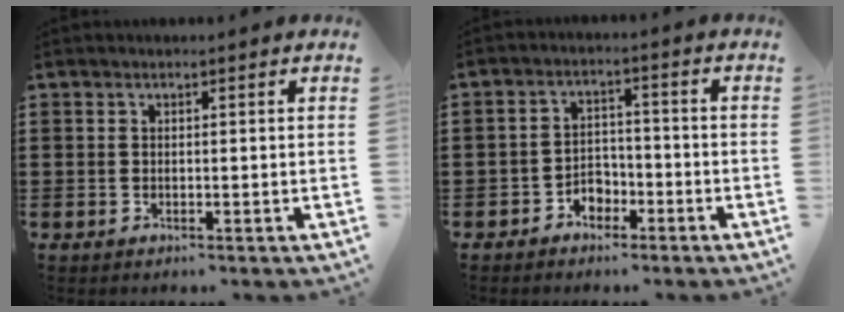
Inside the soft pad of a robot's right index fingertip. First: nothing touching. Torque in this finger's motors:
{"motor_torque": [1.10, 1.03, 0.47, -0.07]}